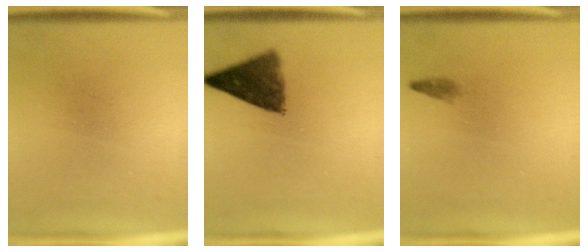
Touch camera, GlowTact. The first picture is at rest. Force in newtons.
{"total": 8.6}
{"total": 0.8}